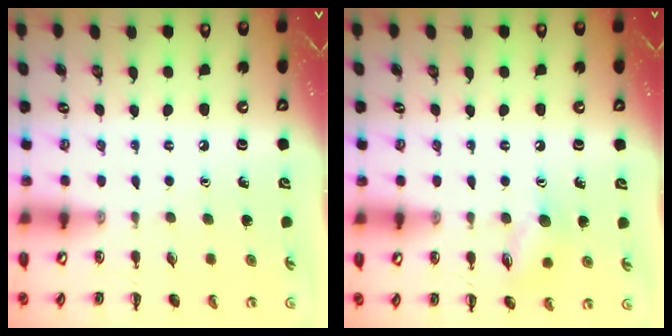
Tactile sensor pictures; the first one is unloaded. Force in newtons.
{"total": 8.2, "press": 8.2, "slide": 0.8}